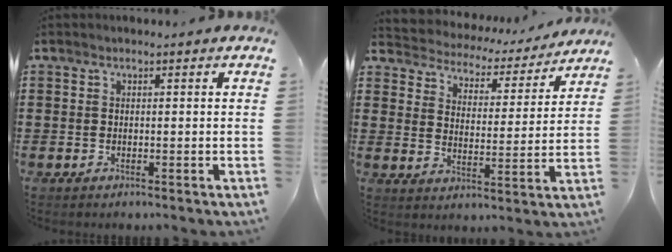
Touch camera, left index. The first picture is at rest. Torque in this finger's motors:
{"motor_torque": [1.08, -1.06, 0.27, 0.01]}